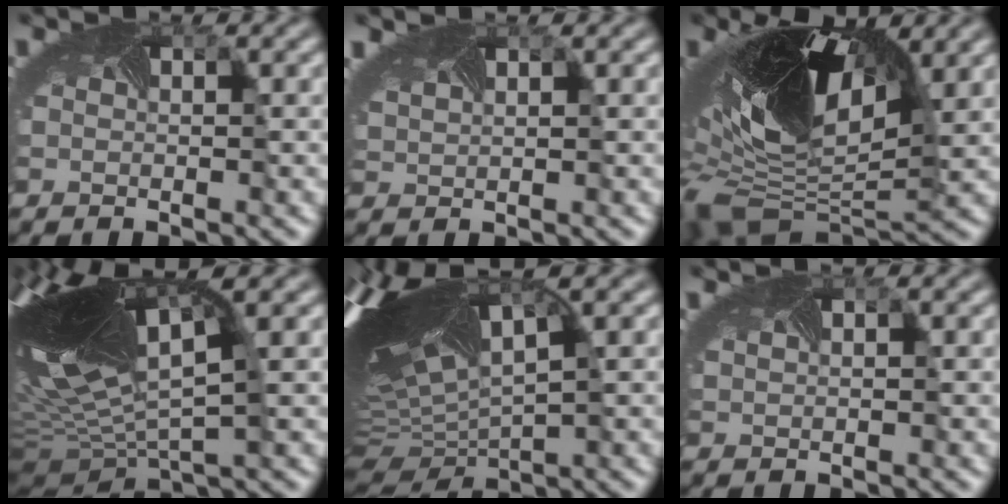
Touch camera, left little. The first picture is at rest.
{"total": 2.4, "force": [2.1, 0.8, 1.0], "torque": [-0.043, 0.003, 0.037]}
{"total": 12.9, "force": [1.1, 7.0, 10.7], "torque": [-0.228, -0.031, 0.021]}
{"total": 13.8, "force": [2.0, 5.5, 12.5], "torque": [-0.297, -0.011, 0.060]}
{"total": 13.0, "force": [2.1, 5.5, 11.6], "torque": [-0.277, -0.008, 0.076]}
{"total": 1.1, "force": [0.9, 0.4, 0.5], "torque": [-0.012, -0.004, 0.007]}